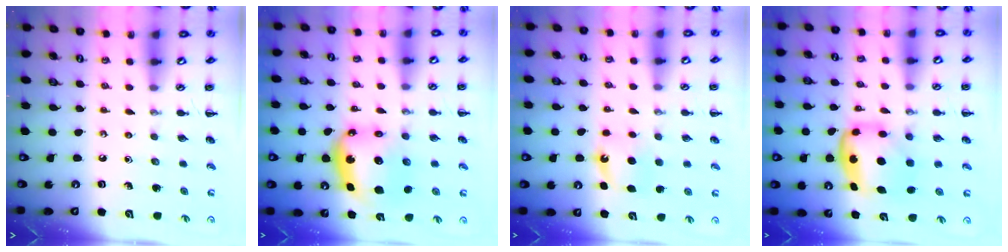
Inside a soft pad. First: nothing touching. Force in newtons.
{"total": 6.4, "press": 6.3, "slide": 1.3}
{"total": 5.7, "press": 5.4, "slide": 1.9}
{"total": 6.3, "press": 6.1, "slide": 1.3}